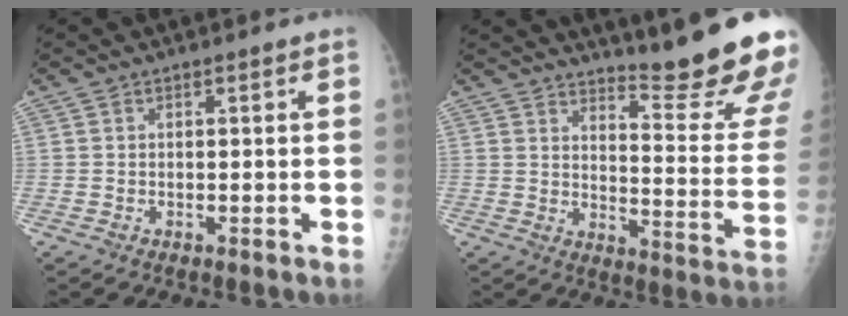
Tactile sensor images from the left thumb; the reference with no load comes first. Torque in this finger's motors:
{"motor_torque": [1.99, 0.03, 1.49, -1.27, 0.22]}